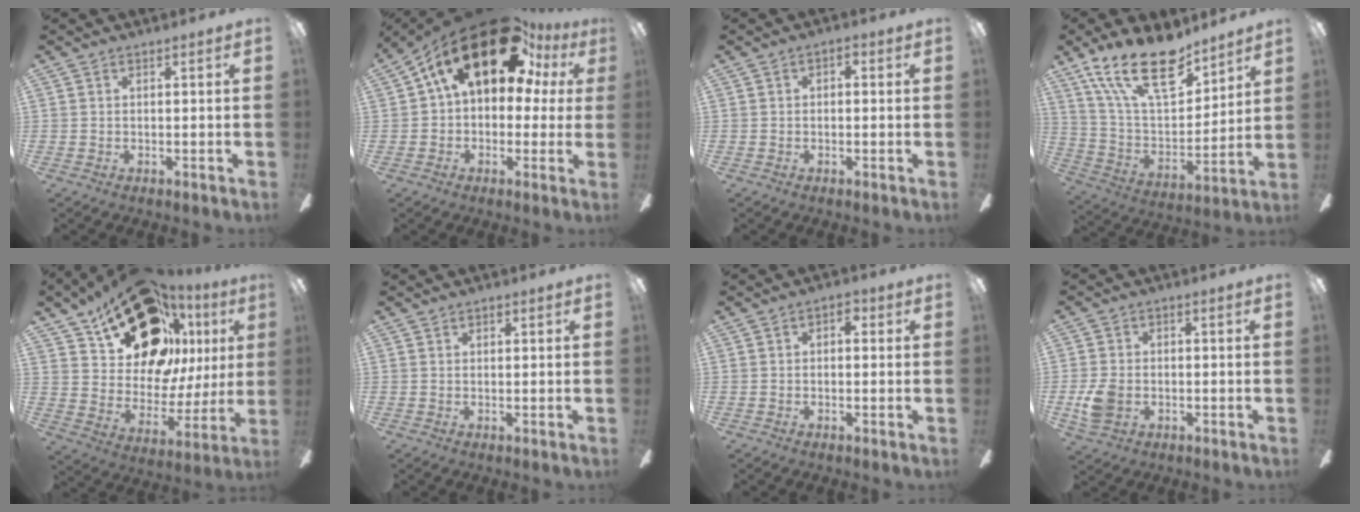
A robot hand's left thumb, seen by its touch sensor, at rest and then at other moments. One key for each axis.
{"total": 21.6, "fx": 11.8, "fy": 10.9, "fz": 14.4, "tx": -0.243, "ty": -0.060, "tz": 0.201}
{"total": 1.3, "fx": -0.6, "fy": 0.9, "fz": 0.8, "tx": -0.012, "ty": 0.007, "tz": -0.013}
{"total": 21.5, "fx": 14.3, "fy": 9.4, "fz": 13.0, "tx": -0.238, "ty": -0.079, "tz": 0.254}
{"total": 24.4, "fx": 13.9, "fy": 14.1, "fz": 14.2, "tx": -0.221, "ty": -0.069, "tz": 0.259}
{"total": 0.7, "fx": 0.5, "fy": 0.4, "fz": 0.2, "tx": 0.004, "ty": -0.001, "tz": 0.008}
{"total": 2.0, "fx": -0.2, "fy": 1.4, "fz": 1.4, "tx": -0.018, "ty": 0.006, "tz": -0.006}
{"total": 6.5, "fx": -1.8, "fy": 4.7, "fz": 4.1, "tx": -0.083, "ty": 0.007, "tz": -0.034}